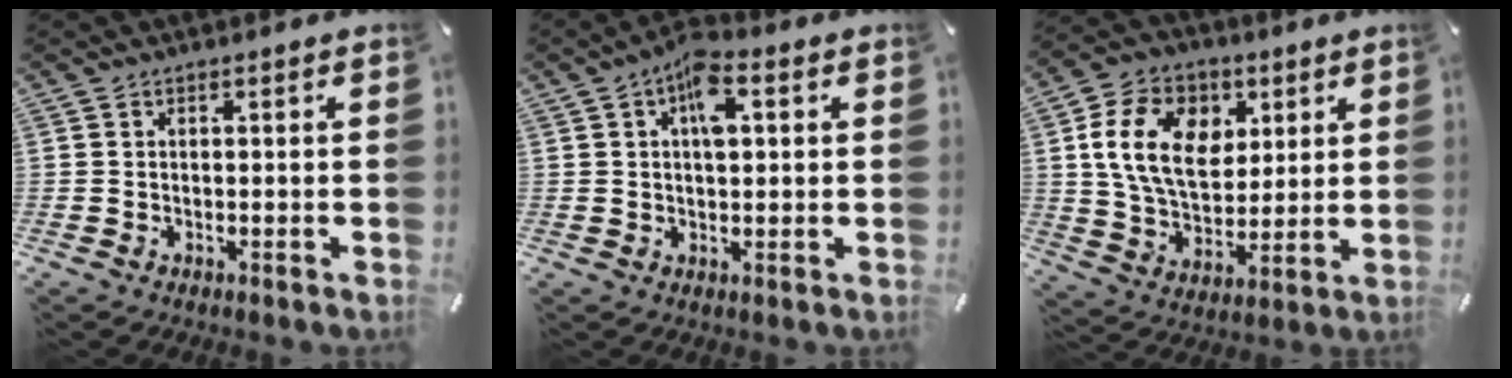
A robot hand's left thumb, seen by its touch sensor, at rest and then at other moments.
{"total": 7.4, "force": [2.3, 3.7, 6.0], "torque": [-0.099, 0.003, 0.036]}
{"total": 15.2, "force": [4.5, 11.2, 9.4], "torque": [-0.172, 0.006, 0.083]}